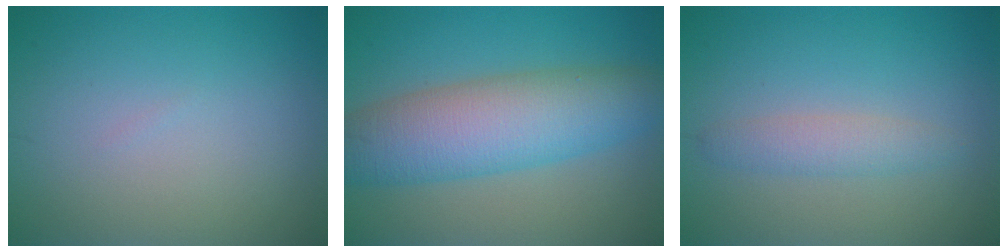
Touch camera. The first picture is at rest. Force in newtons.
{"total": 8.3, "press": 8.3, "slide": 0.1}
{"total": 2.0, "press": 2.0, "slide": 0.1}